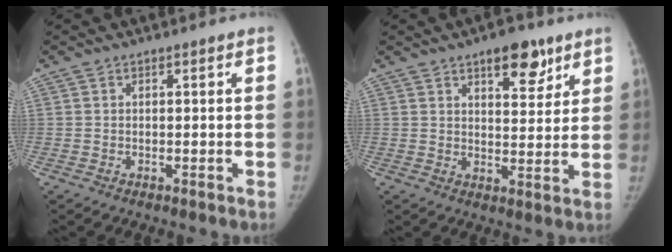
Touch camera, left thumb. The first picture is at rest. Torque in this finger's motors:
{"motor_torque": [0.31, -0.08, 0.90, -0.38, 0.12]}